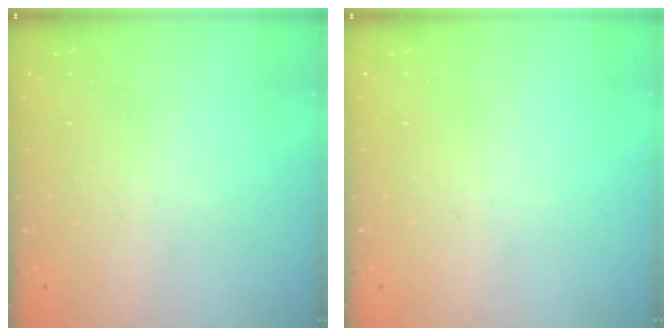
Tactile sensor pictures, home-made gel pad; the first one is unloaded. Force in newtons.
{"total": 0.0}